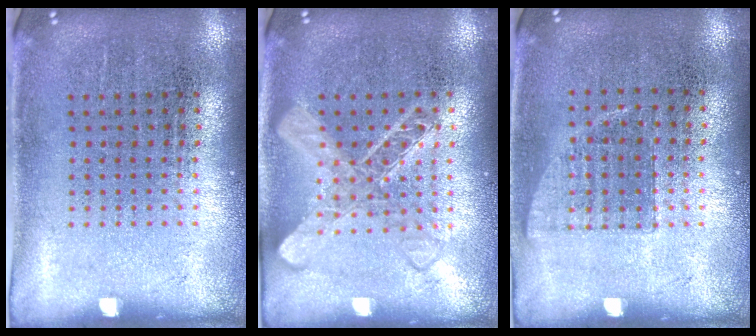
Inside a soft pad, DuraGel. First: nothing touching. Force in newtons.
{"total": 1.6, "press": 1.6, "slide": 0.4}
{"total": 0.7, "press": 0.7, "slide": 0.3}